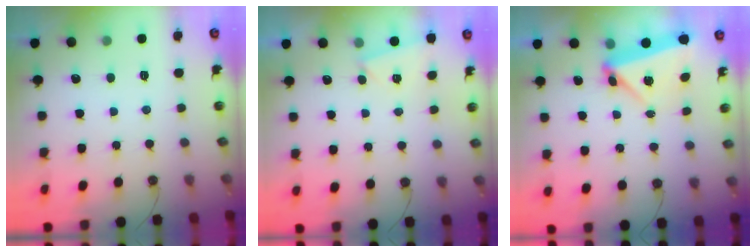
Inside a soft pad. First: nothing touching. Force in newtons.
{"total": 2.5, "press": 1.5, "slide": 2.0}
{"total": 5.3, "press": 5.2, "slide": 0.6}